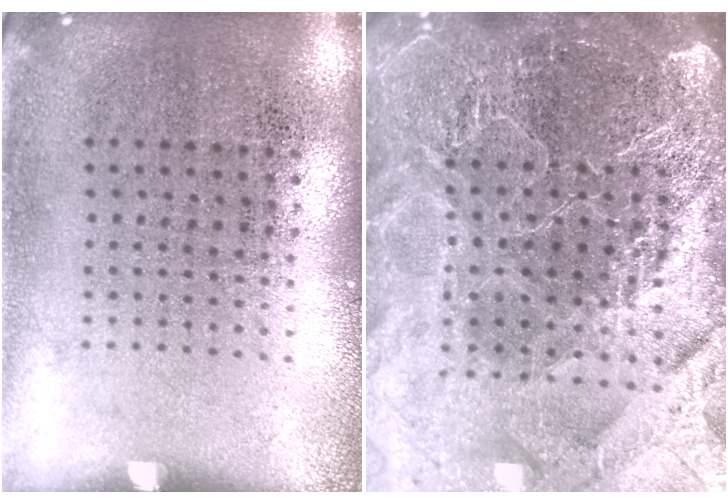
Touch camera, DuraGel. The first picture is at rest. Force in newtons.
{"total": 5.9, "press": 5.1, "slide": 2.9}